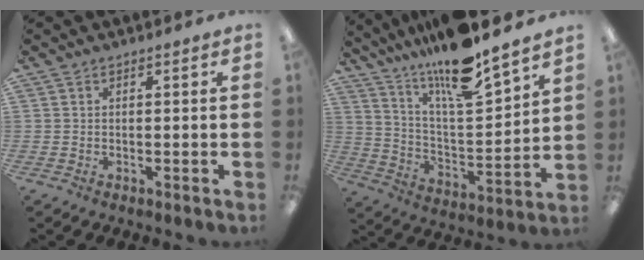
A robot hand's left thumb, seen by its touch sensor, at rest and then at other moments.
{"total": 15.5, "force": [13.4, 1.2, 7.6], "torque": [-0.141, -0.105, 0.225]}